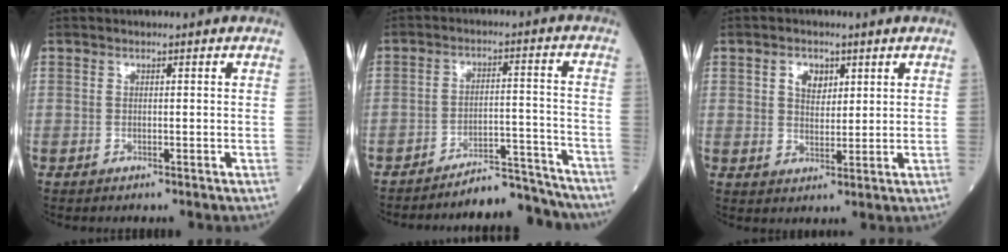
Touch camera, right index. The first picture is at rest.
{"total": 9.4, "force": [-9.3, 1.0, 0.6], "torque": [0.008, 0.040, -0.142]}
{"total": 3.8, "force": [1.7, 2.5, 2.3], "torque": [-0.040, 0.007, 0.031]}